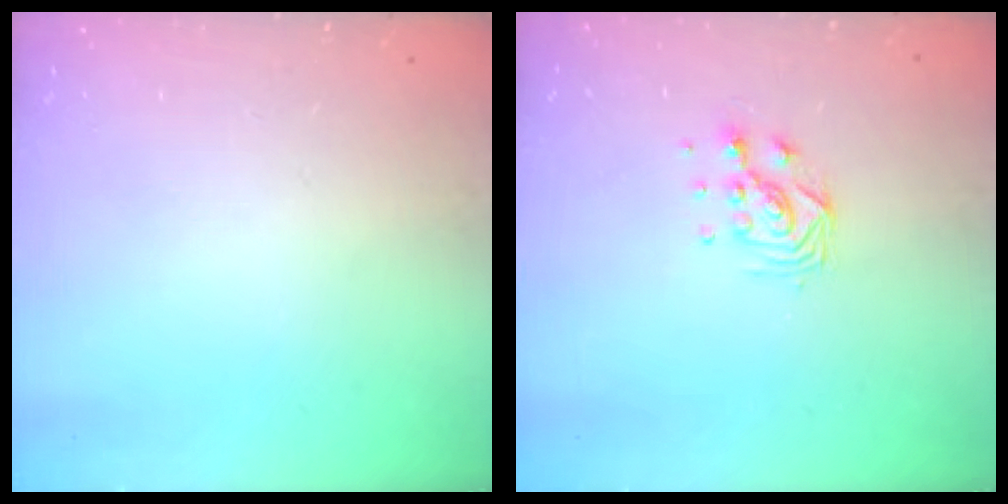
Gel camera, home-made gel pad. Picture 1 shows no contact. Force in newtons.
{"total": 6.1, "press": 6.1, "slide": 0.3}